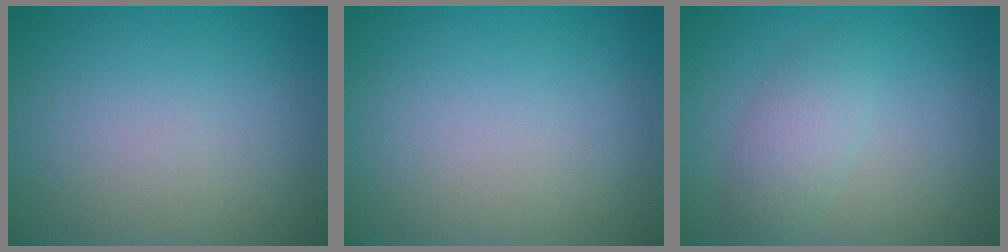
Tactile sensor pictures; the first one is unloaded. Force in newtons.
{"total": 0.0}
{"total": 2.5, "press": 2.5, "slide": 0.0}